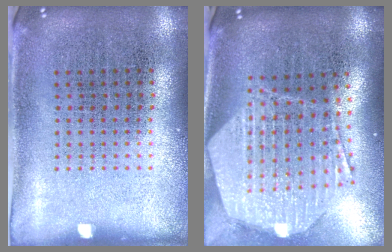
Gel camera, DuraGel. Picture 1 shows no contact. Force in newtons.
{"total": 2.9, "press": 2.3, "slide": 1.8}